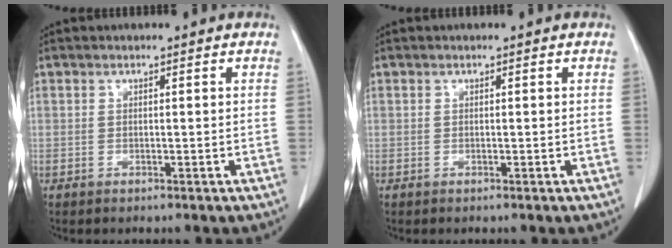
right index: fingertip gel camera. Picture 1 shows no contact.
{"total": 0.0}